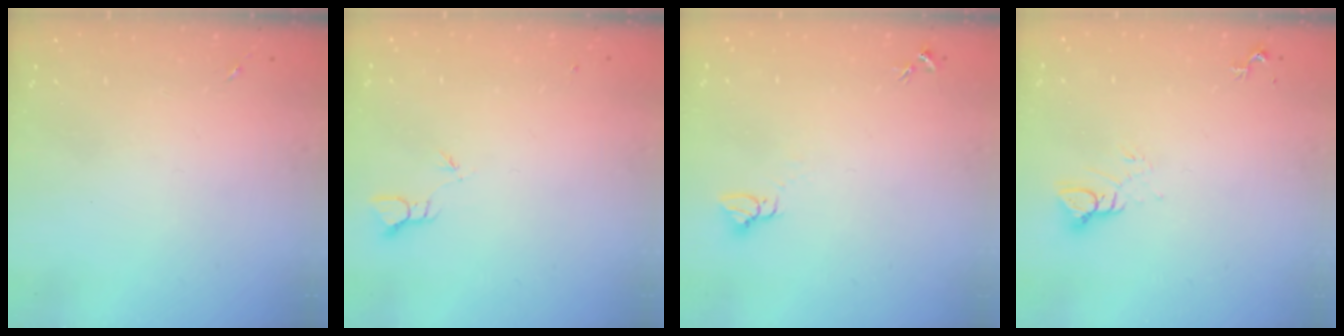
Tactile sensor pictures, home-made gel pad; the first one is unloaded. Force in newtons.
{"total": 1.9, "press": 1.9, "slide": 0.1}
{"total": 3.0, "press": 3.0, "slide": 0.1}
{"total": 5.6, "press": 5.6, "slide": 0.4}